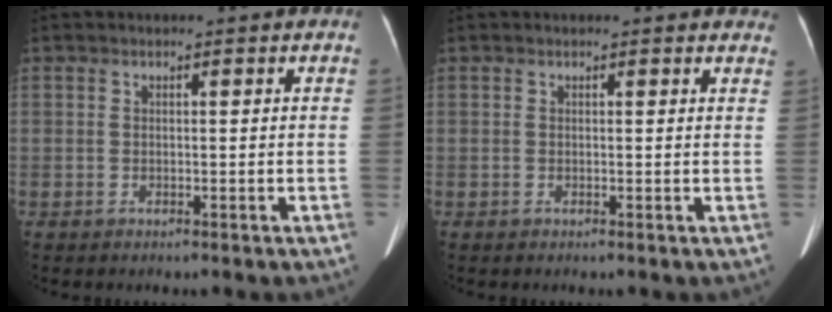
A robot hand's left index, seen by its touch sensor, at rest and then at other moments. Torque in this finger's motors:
{"motor_torque": [-0.21, -0.16, -0.02, -0.01]}